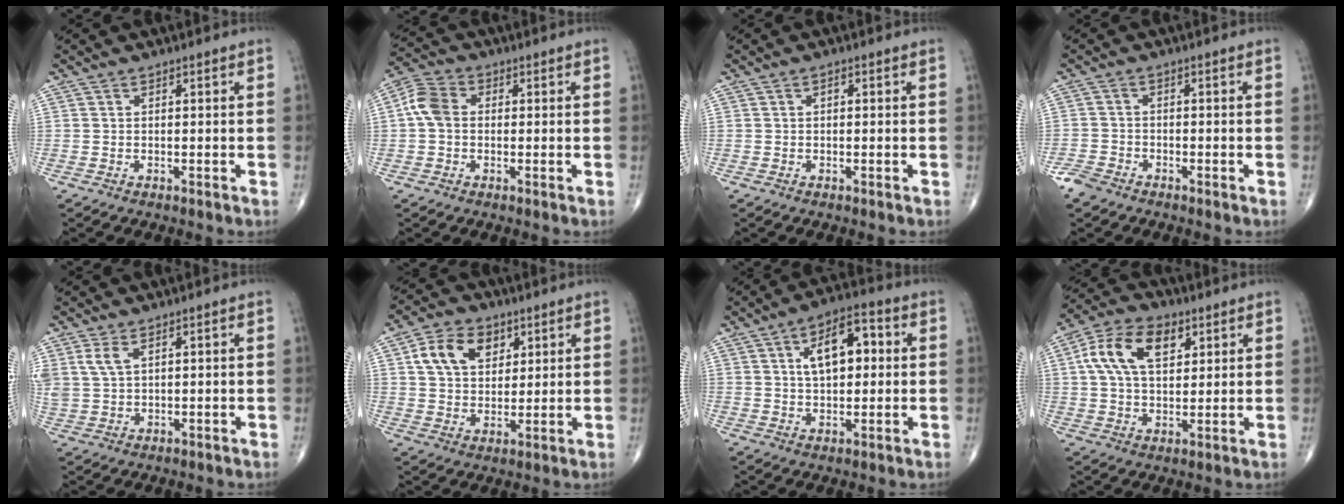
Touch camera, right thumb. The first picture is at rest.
{"total": 6.0, "force": [0.2, 4.5, 4.0], "torque": [-0.078, 0.018, -0.004]}
{"total": 0.8, "force": [0.2, 0.4, 0.6], "torque": [-0.005, 0.003, 0.001]}
{"total": 3.1, "force": [-2.4, 1.6, 1.0], "torque": [-0.024, 0.004, -0.050]}
{"total": 4.3, "force": [2.2, 2.3, 3.0], "torque": [-0.067, -0.003, 0.054]}
{"total": 10.4, "force": [4.2, 7.2, 6.2], "torque": [-0.084, -0.010, 0.076]}
{"total": 10.7, "force": [2.3, 5.5, 8.8], "torque": [-0.116, 0.014, 0.031]}
{"total": 12.9, "force": [4.4, 7.6, 9.4], "torque": [-0.163, 0.004, 0.078]}